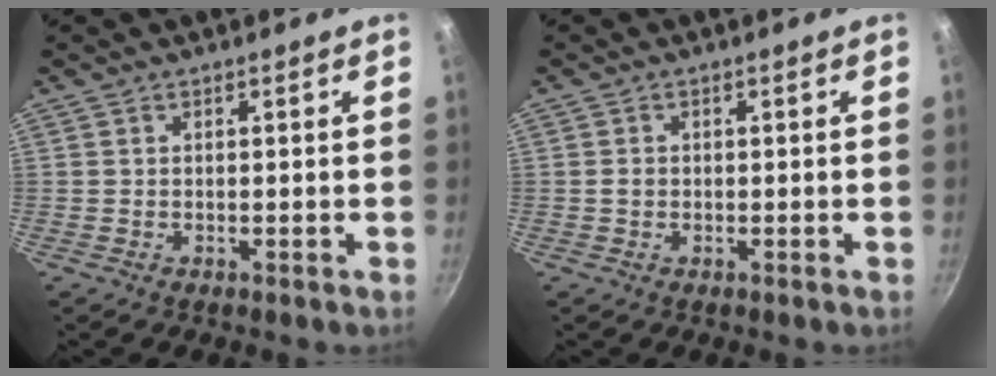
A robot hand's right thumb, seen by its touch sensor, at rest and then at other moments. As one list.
[{"total": 1.1, "force": [-0.1, 0.9, 0.5], "torque": [-0.006, 0.004, -0.003]}]